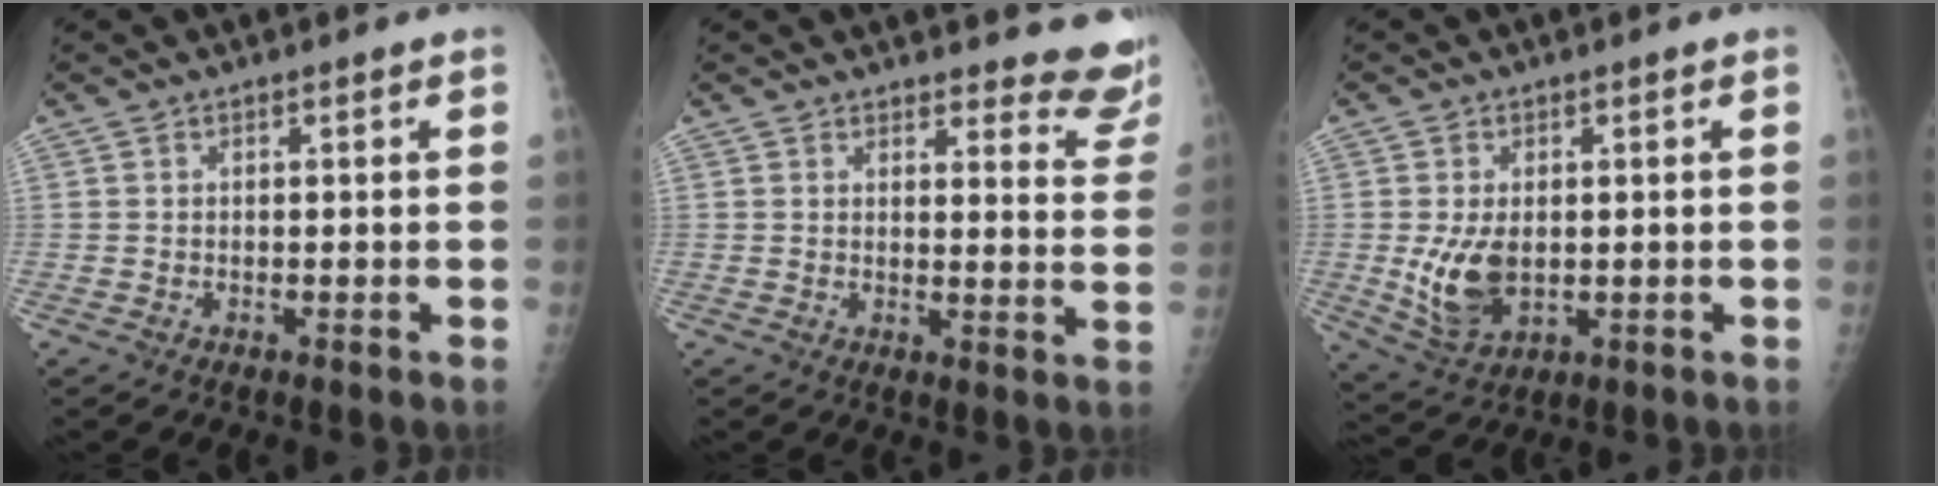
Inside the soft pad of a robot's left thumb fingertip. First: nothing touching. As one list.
[{"total": 9.8, "force": [9.4, 2.0, 1.4], "torque": [0.026, -0.088, 0.080]}, {"total": 8.1, "force": [-0.5, 5.1, 6.3], "torque": [-0.112, -0.012, 0.005]}]